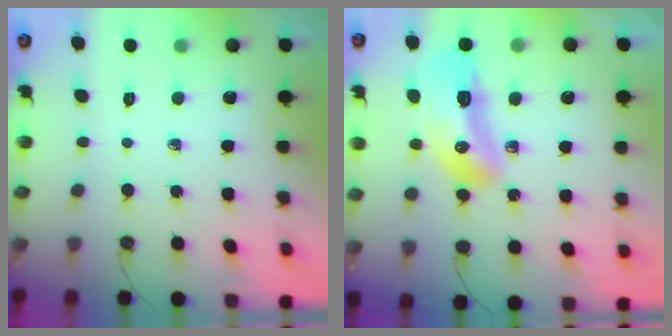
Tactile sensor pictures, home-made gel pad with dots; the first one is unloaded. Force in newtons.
{"total": 15.3, "press": 15.2, "slide": 1.8}